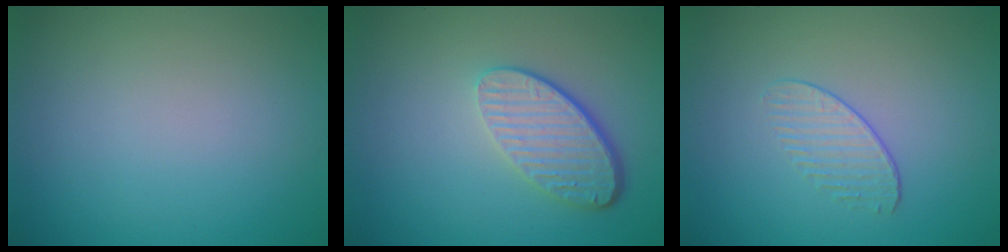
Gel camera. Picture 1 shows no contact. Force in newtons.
{"total": 4.6, "press": 3.4, "slide": 3.1}
{"total": 1.3, "press": 0.7, "slide": 1.1}